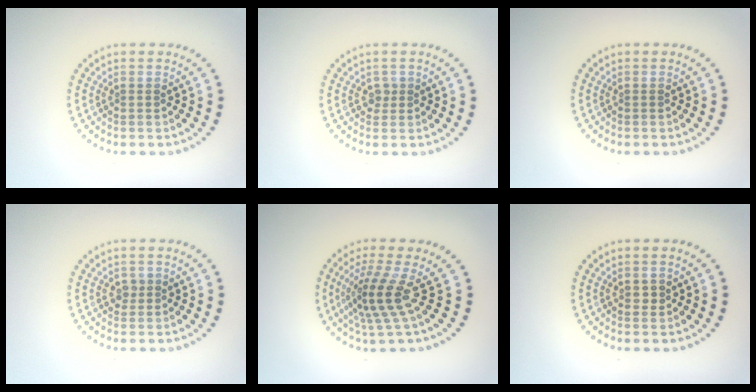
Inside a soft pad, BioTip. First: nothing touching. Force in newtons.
{"total": 0.9, "press": 0.7, "slide": 0.4}
{"total": 0.0}
{"total": 0.7, "press": 0.7, "slide": 0.2}
{"total": 3.9, "press": 2.8, "slide": 2.8}
{"total": 0.7, "press": 0.7, "slide": 0.0}